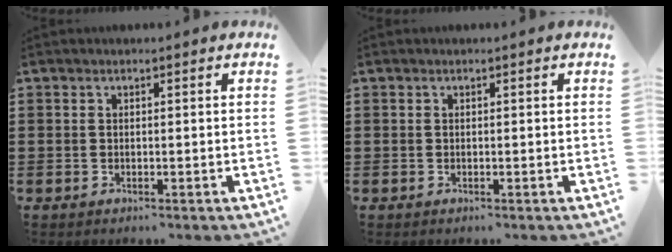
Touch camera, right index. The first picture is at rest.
{"total": 0.0}